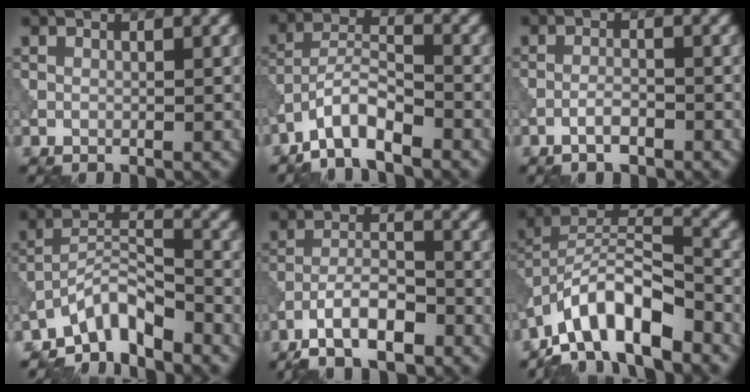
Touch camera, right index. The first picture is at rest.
{"total": 4.7, "force": [-3.7, 1.1, 2.7], "torque": [-0.047, 0.007, -0.078]}
{"total": 1.6, "force": [-1.1, 0.3, 1.1], "torque": [-0.020, 0.003, -0.024]}
{"total": 5.3, "force": [-4.6, 1.4, 2.4], "torque": [-0.031, 0.006, -0.093]}
{"total": 5.9, "force": [-3.9, 2.0, 3.9], "torque": [-0.068, 0.004, -0.077]}
{"total": 9.2, "force": [-6.5, 3.2, 5.7], "torque": [-0.087, 0.010, -0.132]}